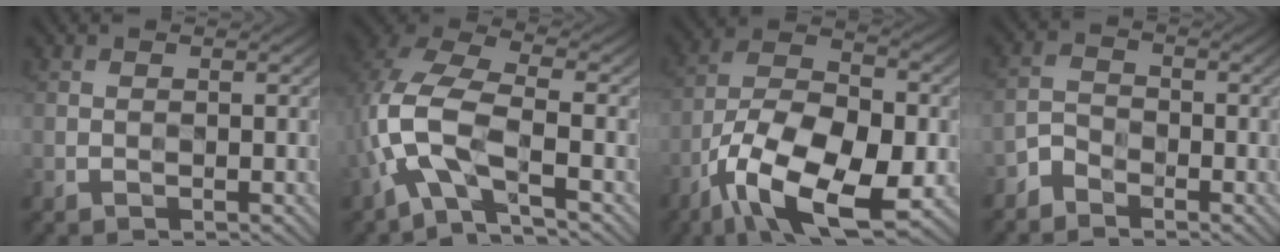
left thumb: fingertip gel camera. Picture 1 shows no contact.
{"total": 9.1, "force": [-3.4, 4.2, 7.3], "torque": [-0.175, 0.009, -0.084]}
{"total": 15.4, "force": [-8.0, 7.2, 11.0], "torque": [-0.213, -0.013, -0.158]}
{"total": 3.7, "force": [-3.1, 1.8, 0.7], "torque": [-0.019, 0.001, -0.073]}